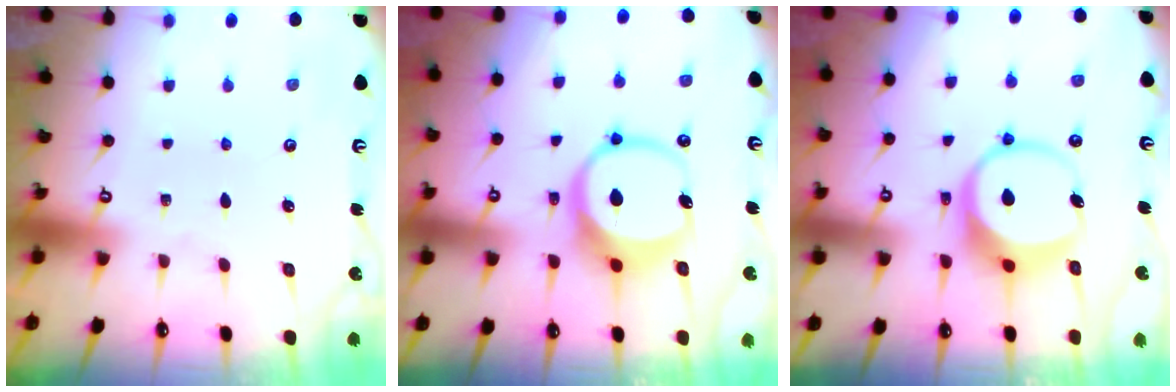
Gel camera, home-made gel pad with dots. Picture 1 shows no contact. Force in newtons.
{"total": 10.2, "press": 10.1, "slide": 1.5}
{"total": 8.9, "press": 8.8, "slide": 1.5}